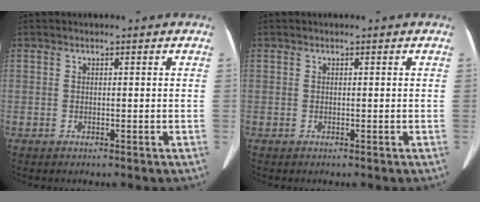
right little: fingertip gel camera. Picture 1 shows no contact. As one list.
[{"total": 0.0}]